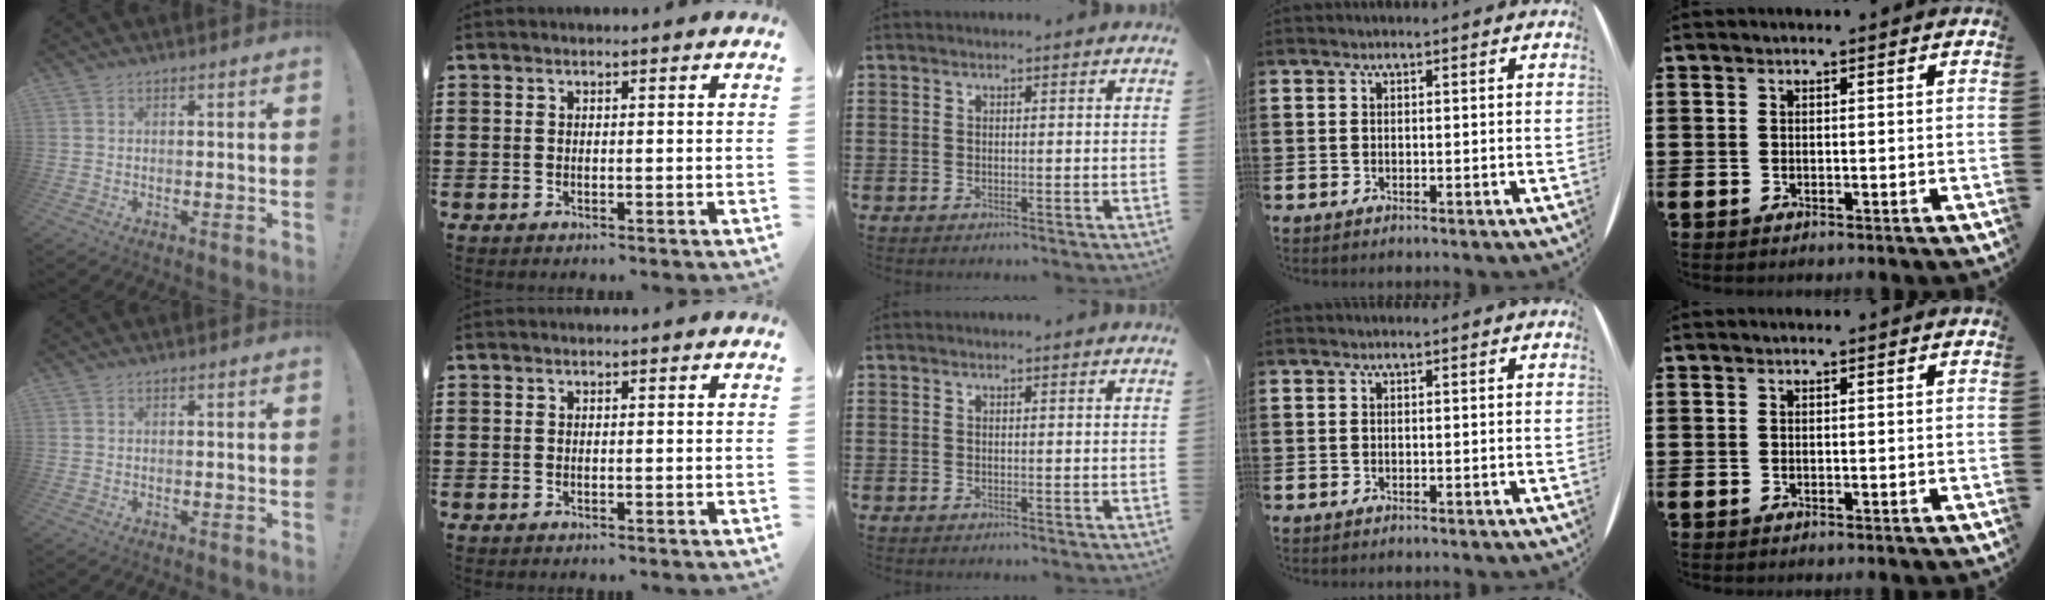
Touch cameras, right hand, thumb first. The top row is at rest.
{}